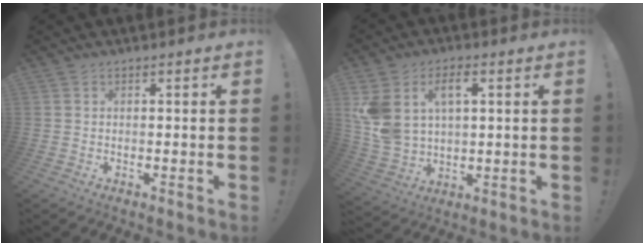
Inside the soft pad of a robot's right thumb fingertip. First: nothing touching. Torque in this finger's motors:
{"motor_torque": [2.03, 2.10, 1.29, 0.49, 0.13]}